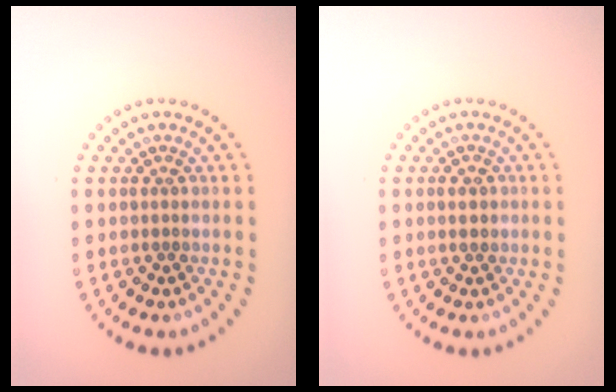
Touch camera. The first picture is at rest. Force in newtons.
{"total": 1.5, "press": 1.5, "slide": 0.0}